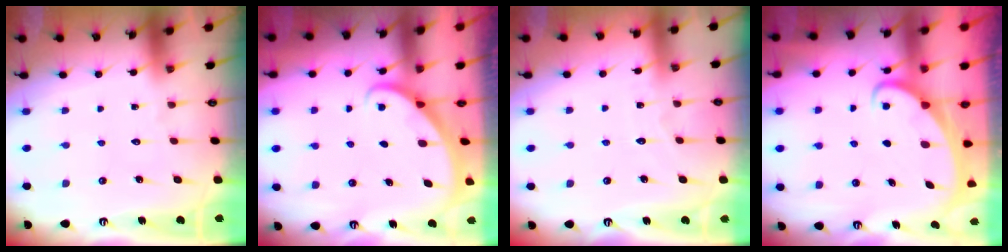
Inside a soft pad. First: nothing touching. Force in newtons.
{"total": 2.1, "press": 2.1, "slide": 0.1}
{"total": 2.9, "press": 2.9, "slide": 0.3}
{"total": 2.4, "press": 2.4, "slide": 0.3}